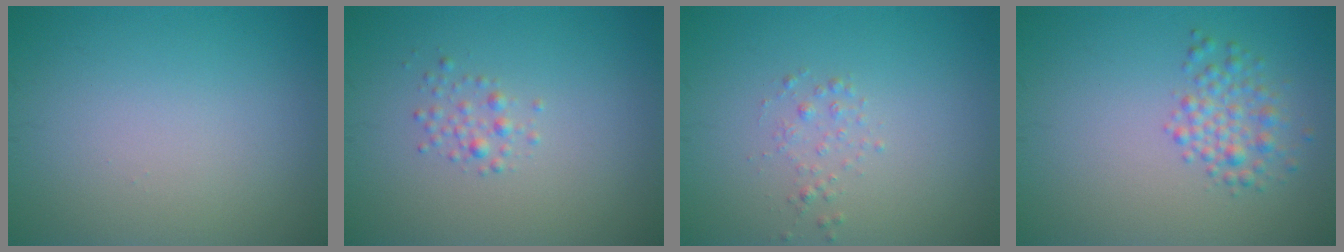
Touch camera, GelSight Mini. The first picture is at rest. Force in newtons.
{"total": 1.2, "press": 1.2, "slide": 0.1}
{"total": 0.9, "press": 0.9, "slide": 0.0}
{"total": 2.5, "press": 2.5, "slide": 0.0}